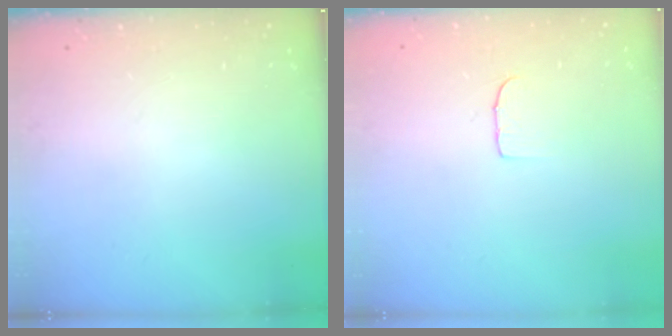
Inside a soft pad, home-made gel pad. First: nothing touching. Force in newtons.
{"total": 4.3, "press": 4.3, "slide": 0.3}